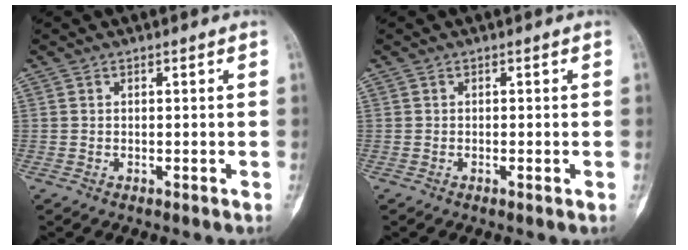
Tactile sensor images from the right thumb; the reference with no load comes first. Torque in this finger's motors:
{"motor_torque": [-0.33, -0.01, -0.29, 0.18, -0.03]}